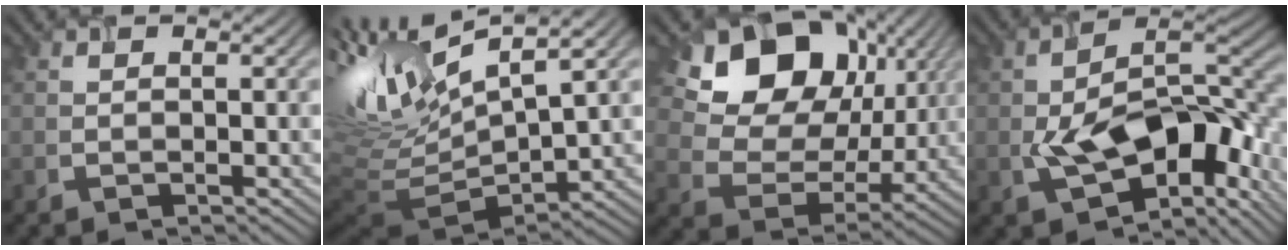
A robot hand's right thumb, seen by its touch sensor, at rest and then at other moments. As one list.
[{"total": 14.8, "force": [5.1, 5.9, 12.6], "torque": [-0.280, -0.002, 0.121]}, {"total": 17.1, "force": [7.7, 12.1, 9.4], "torque": [-0.191, 0.032, 0.128]}, {"total": 14.0, "force": [-3.8, 7.3, 11.4], "torque": [-0.191, -0.016, -0.063]}]